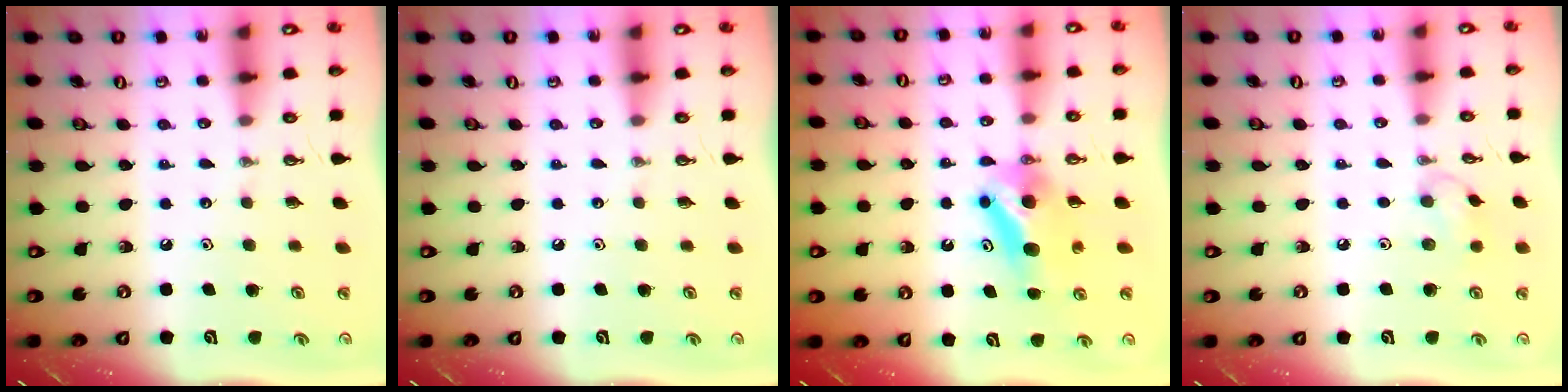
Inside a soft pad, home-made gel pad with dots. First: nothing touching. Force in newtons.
{"total": 0.0}
{"total": 7.4, "press": 7.1, "slide": 1.9}
{"total": 7.7, "press": 7.1, "slide": 3.2}